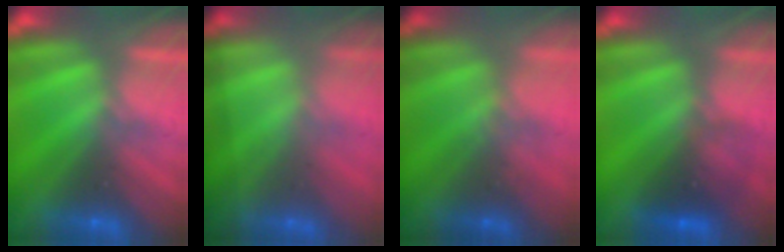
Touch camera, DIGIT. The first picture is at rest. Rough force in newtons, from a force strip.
{"total": 1.5}
{"total": 1.5}
{"total": 2.9}